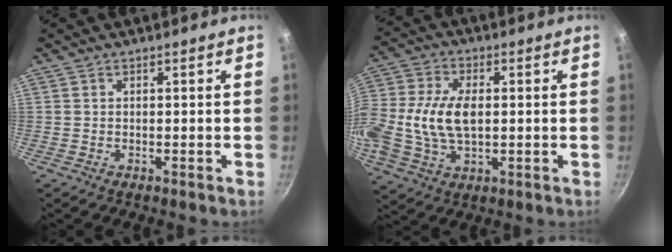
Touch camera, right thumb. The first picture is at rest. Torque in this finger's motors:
{"motor_torque": [0.53, 0.59, 1.10, -0.16, 0.53]}